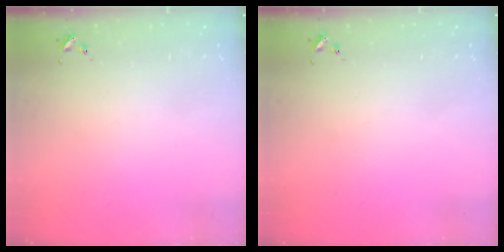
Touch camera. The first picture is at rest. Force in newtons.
{"total": 0.0}